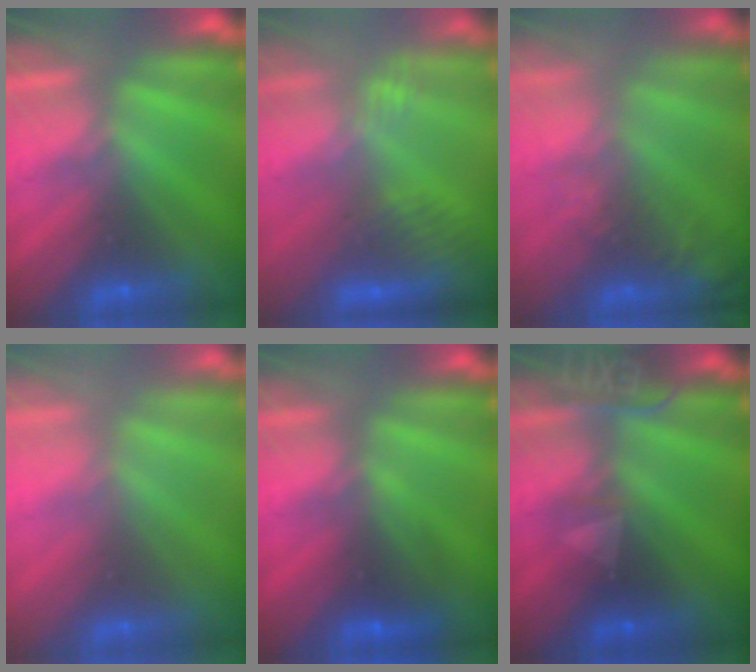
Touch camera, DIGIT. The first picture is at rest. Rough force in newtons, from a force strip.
{"total": 3.0}
{"total": 7.4}
{"total": 2.9}
{"total": 2.7}
{"total": 2.4}